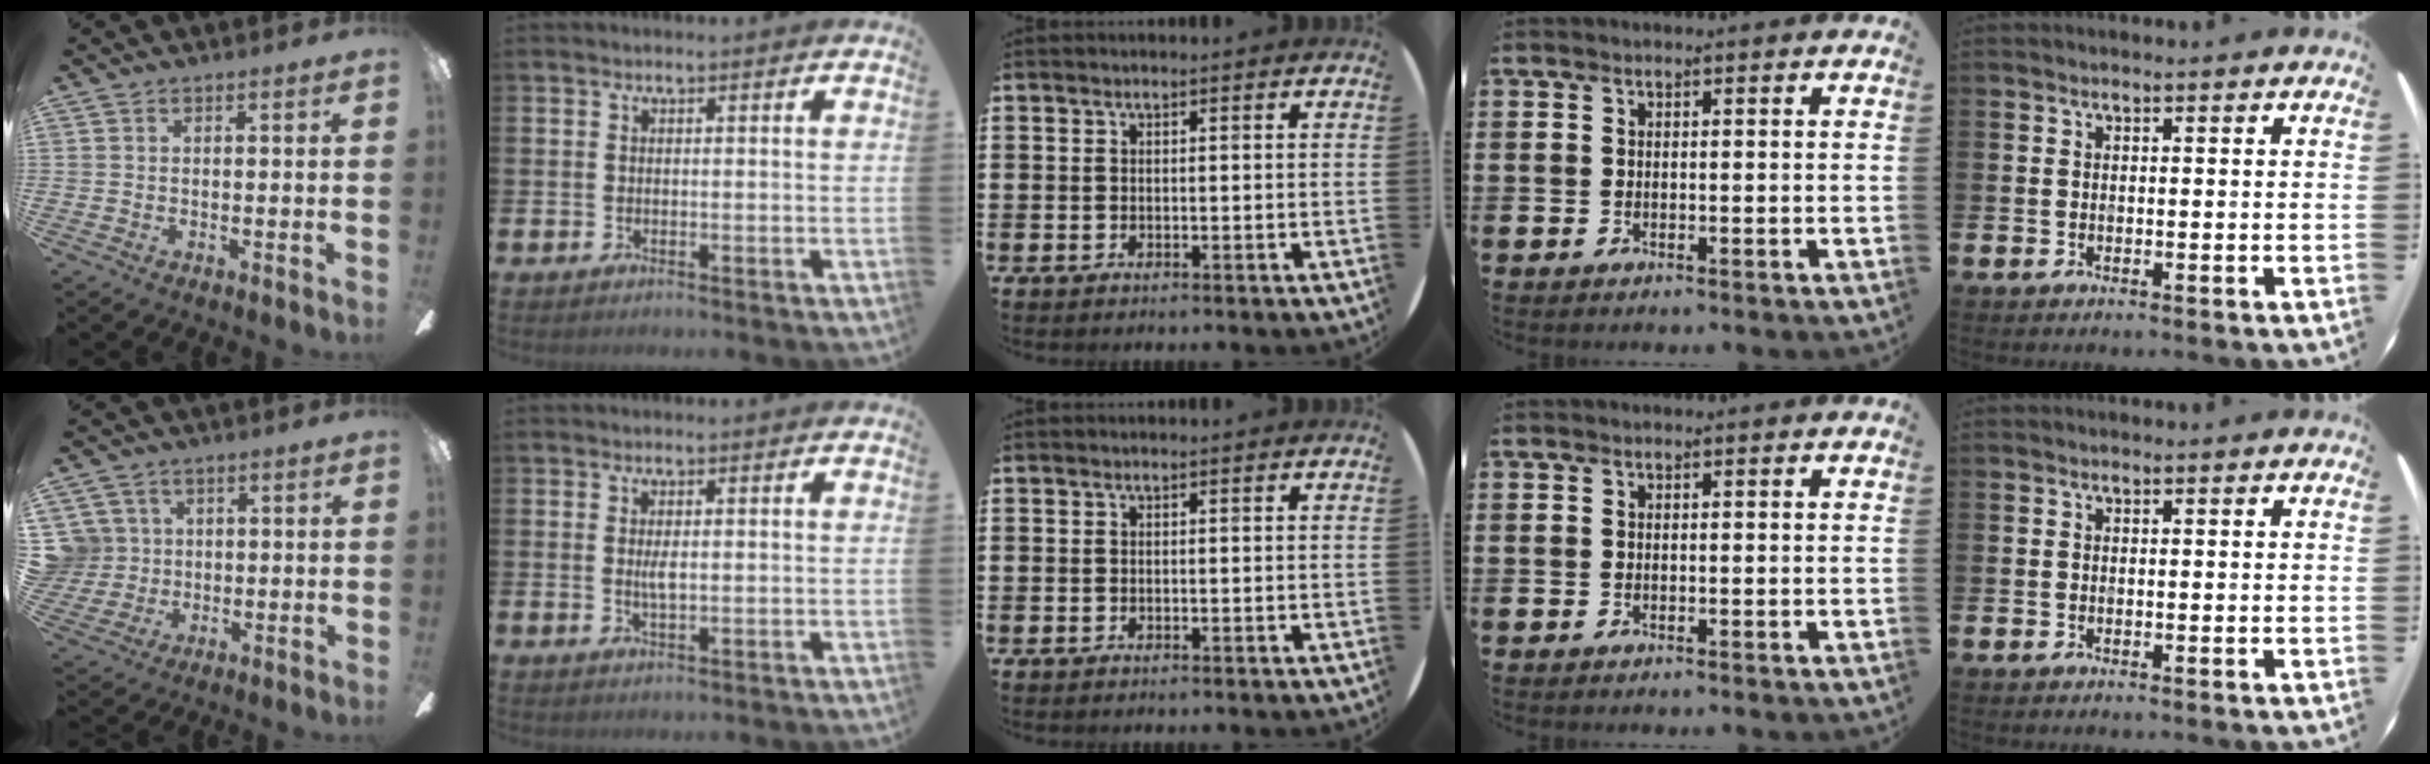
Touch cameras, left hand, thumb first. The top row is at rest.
{"thumb": {"total": 7.5, "force": [1.8, 7.2, 0.7], "torque": [-0.042, 0.002, 0.039]}, "index": {"total": 1.8, "force": [0.4, 0.5, 1.7], "torque": [-0.031, 0.001, 0.004]}}